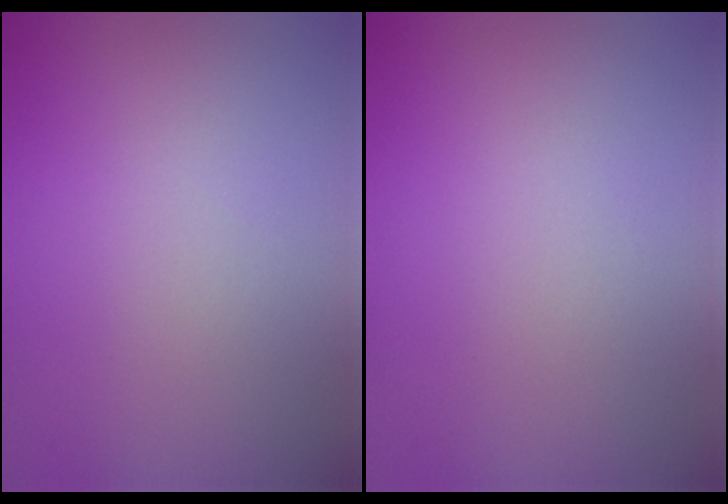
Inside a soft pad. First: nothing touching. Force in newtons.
{"total": 0.0}